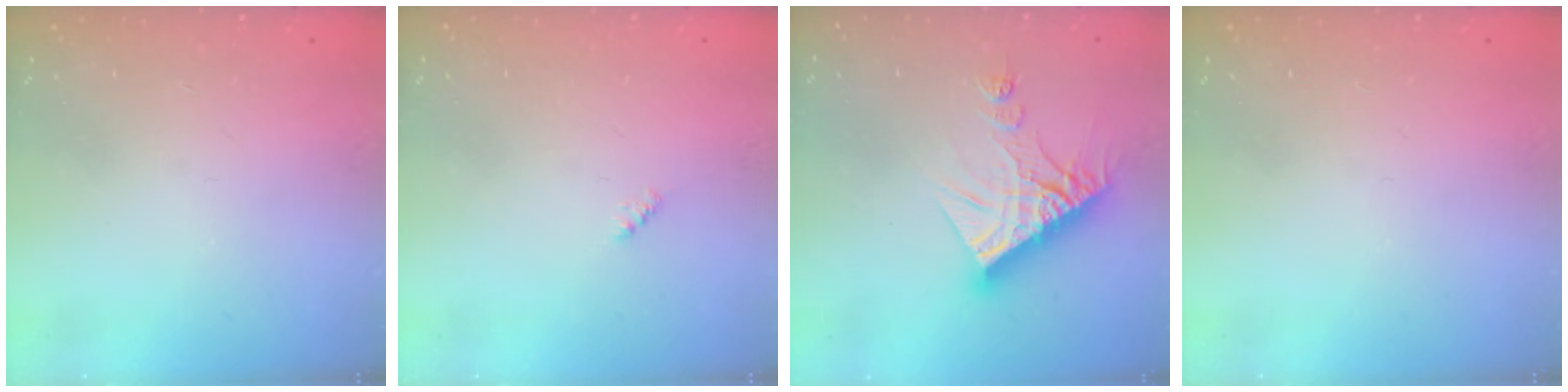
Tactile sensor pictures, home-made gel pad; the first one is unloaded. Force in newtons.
{"total": 2.4, "press": 2.4, "slide": 0.5}
{"total": 15.0, "press": 14.9, "slide": 1.6}
{"total": 0.0}